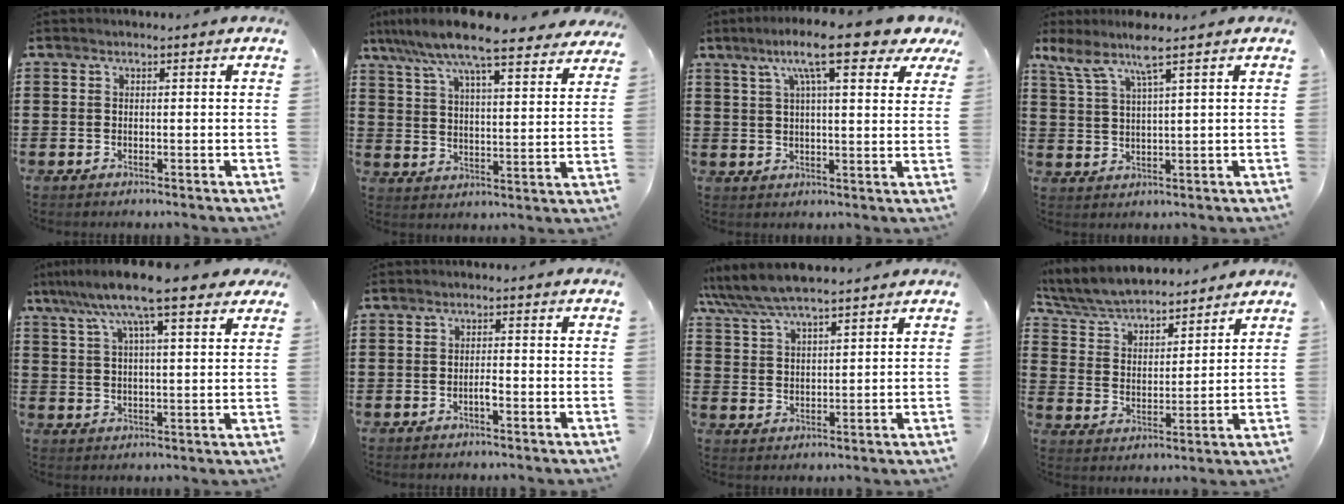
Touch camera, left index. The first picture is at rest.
{"total": 9.6, "force": [8.3, 0.4, 4.8], "torque": [-0.124, -0.041, 0.141]}
{"total": 11.4, "force": [7.1, 2.0, 8.7], "torque": [-0.164, -0.010, 0.117]}
{"total": 6.1, "force": [4.0, 0.4, 4.5], "torque": [-0.103, -0.007, 0.068]}
{"total": 11.4, "force": [8.3, 1.9, 7.5], "torque": [-0.162, -0.014, 0.142]}
{"total": 1.5, "force": [-0.8, 0.3, 1.2], "torque": [-0.025, 0.002, -0.014]}
{"total": 6.1, "force": [5.6, 1.1, 2.3], "torque": [-0.063, -0.017, 0.100]}
{"total": 6.6, "force": [6.3, 1.1, 1.6], "torque": [-0.060, -0.031, 0.110]}